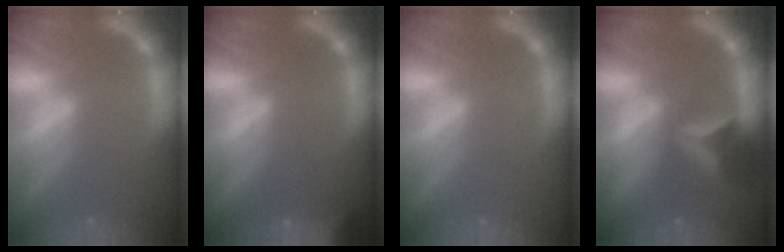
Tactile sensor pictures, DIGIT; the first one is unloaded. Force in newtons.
{"total": 9.0}
{"total": 0.0}
{"total": 5.4}